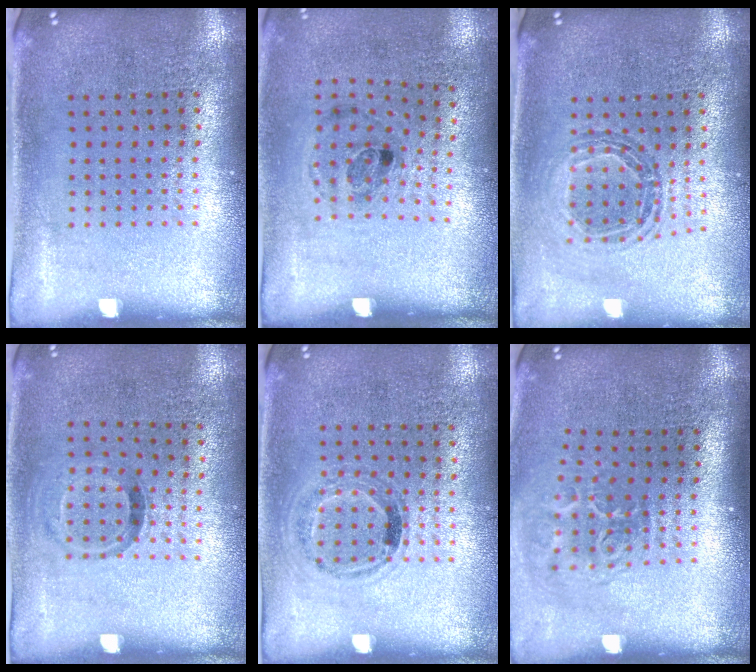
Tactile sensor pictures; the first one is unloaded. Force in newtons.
{"total": 1.2, "press": 0.8, "slide": 0.9}
{"total": 0.9, "press": 0.9, "slide": 0.2}
{"total": 0.9, "press": 0.6, "slide": 0.7}
{"total": 1.0, "press": 0.8, "slide": 0.7}
{"total": 1.9, "press": 1.2, "slide": 1.5}